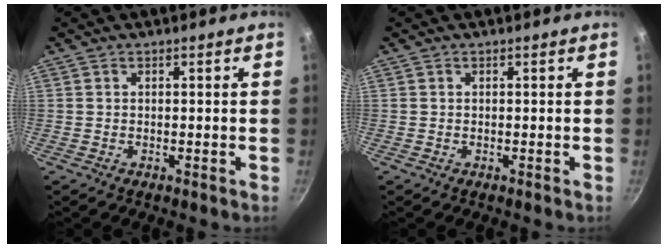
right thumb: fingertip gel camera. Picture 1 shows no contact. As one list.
[{"total": 0.0}]